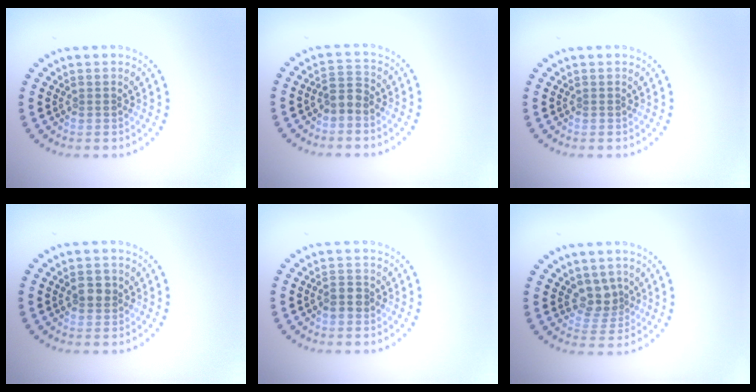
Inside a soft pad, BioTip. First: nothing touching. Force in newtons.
{"total": 1.7, "press": 1.4, "slide": 0.9}
{"total": 0.0}
{"total": 1.8, "press": 1.8, "slide": 0.4}
{"total": 1.4, "press": 1.3, "slide": 0.5}
{"total": 2.4, "press": 1.8, "slide": 1.5}